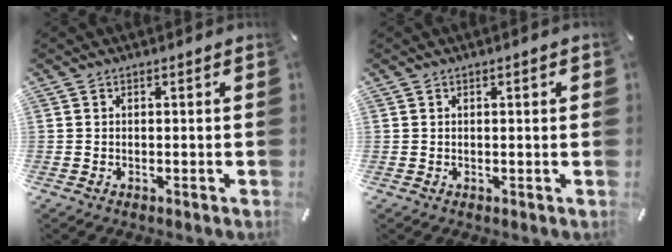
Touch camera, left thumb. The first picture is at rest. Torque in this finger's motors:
{"motor_torque": [-0.09, -0.22, -0.35, -0.06, 0.07]}